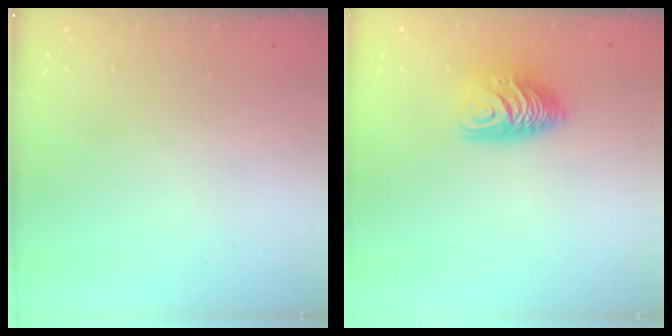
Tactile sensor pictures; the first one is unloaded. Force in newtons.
{"total": 9.7, "press": 9.7, "slide": 0.1}